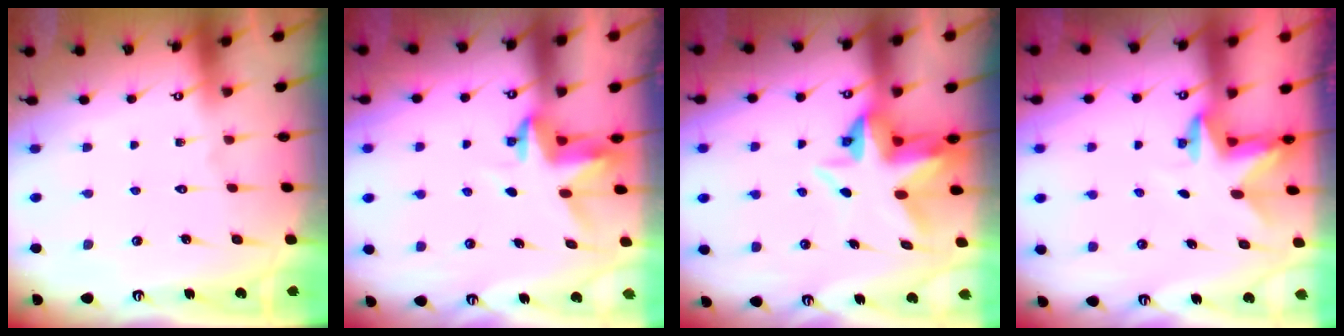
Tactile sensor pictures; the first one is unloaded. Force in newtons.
{"total": 3.8, "press": 3.8, "slide": 0.3}
{"total": 6.4, "press": 6.4, "slide": 0.6}
{"total": 2.4, "press": 2.4, "slide": 0.4}